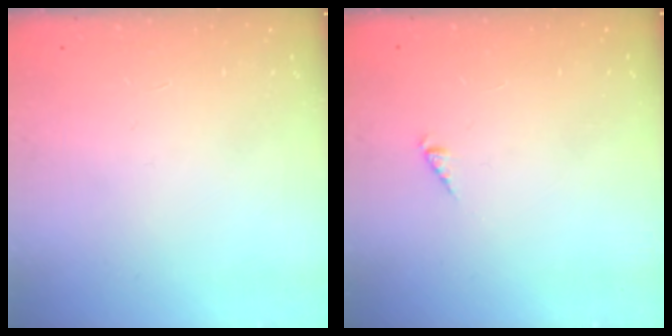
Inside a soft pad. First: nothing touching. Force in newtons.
{"total": 2.7, "press": 2.6, "slide": 0.4}